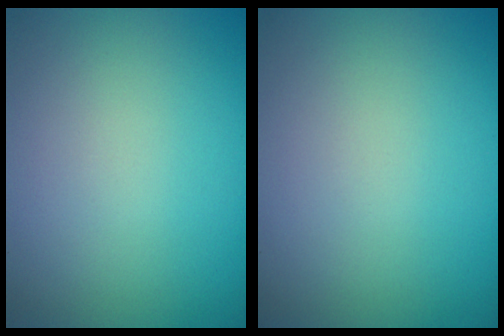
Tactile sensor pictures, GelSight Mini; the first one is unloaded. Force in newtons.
{"total": 0.0}